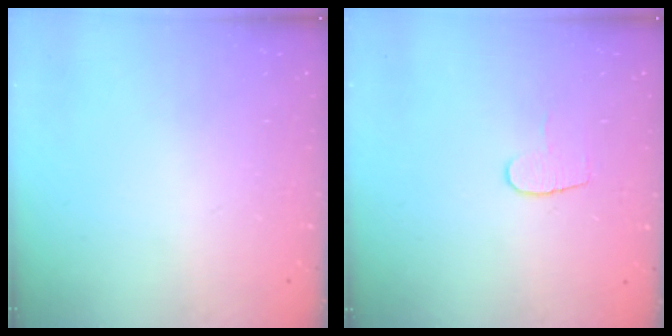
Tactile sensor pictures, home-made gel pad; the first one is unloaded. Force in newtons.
{"total": 5.0, "press": 5.0, "slide": 0.5}